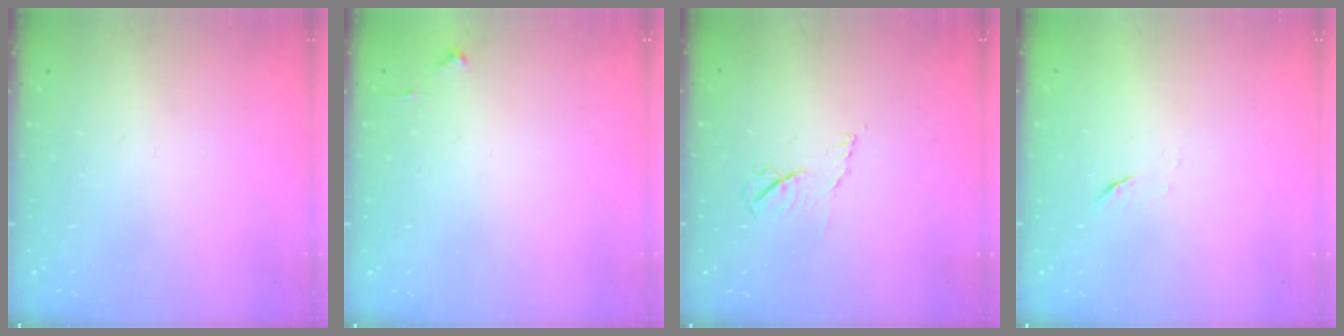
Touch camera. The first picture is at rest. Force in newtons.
{"total": 2.7, "press": 2.6, "slide": 0.4}
{"total": 5.4, "press": 5.3, "slide": 0.7}
{"total": 4.5, "press": 4.5, "slide": 0.7}